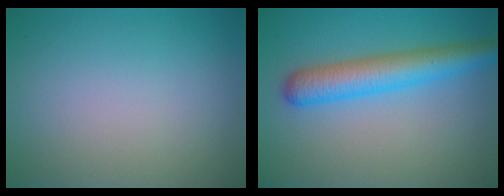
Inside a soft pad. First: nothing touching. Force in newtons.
{"total": 5.1, "press": 5.1, "slide": 0.1}